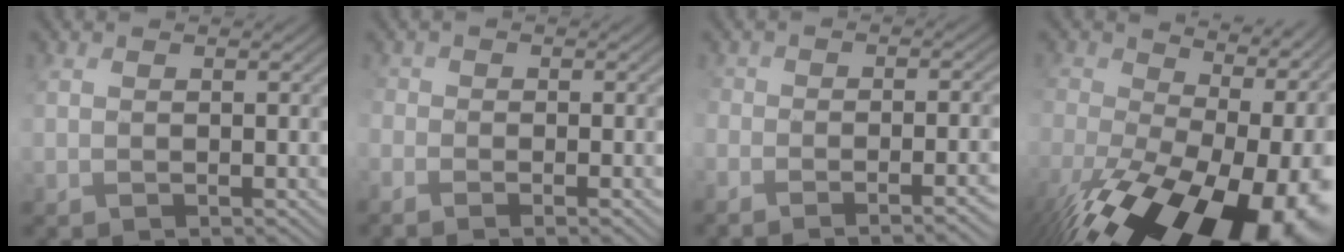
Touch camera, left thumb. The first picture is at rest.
{"total": 4.0, "force": [-2.5, 1.6, 2.6], "torque": [-0.052, -0.014, -0.032]}
{"total": 7.1, "force": [-4.2, 2.5, 5.1], "torque": [-0.059, 0.000, -0.047]}
{"total": 20.7, "force": [-7.5, 12.3, 14.9], "torque": [-0.255, -0.055, -0.104]}